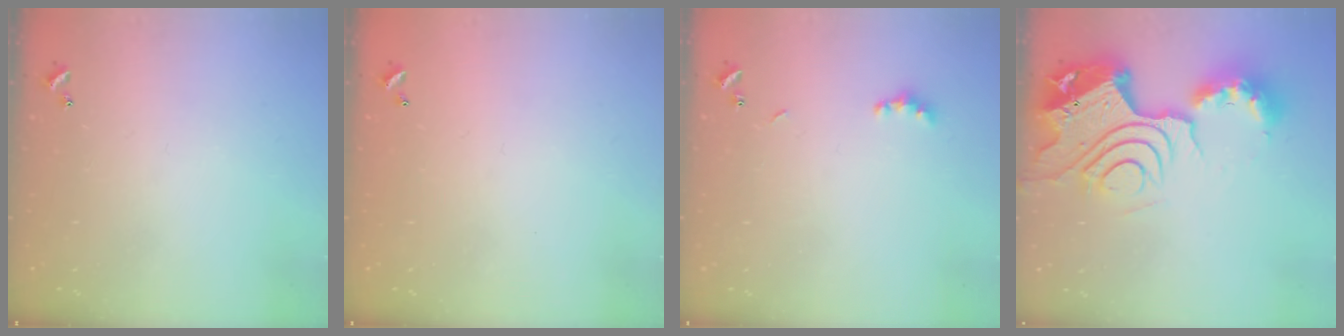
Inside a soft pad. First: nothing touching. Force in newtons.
{"total": 2.9, "press": 2.9, "slide": 0.1}
{"total": 3.7, "press": 3.7, "slide": 0.6}
{"total": 21.8, "press": 21.6, "slide": 2.5}